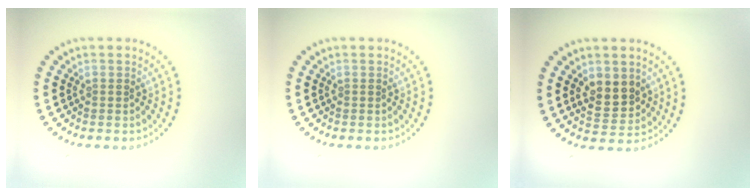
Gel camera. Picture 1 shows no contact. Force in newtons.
{"total": 0.0}
{"total": 3.1, "press": 3.1, "slide": 0.7}